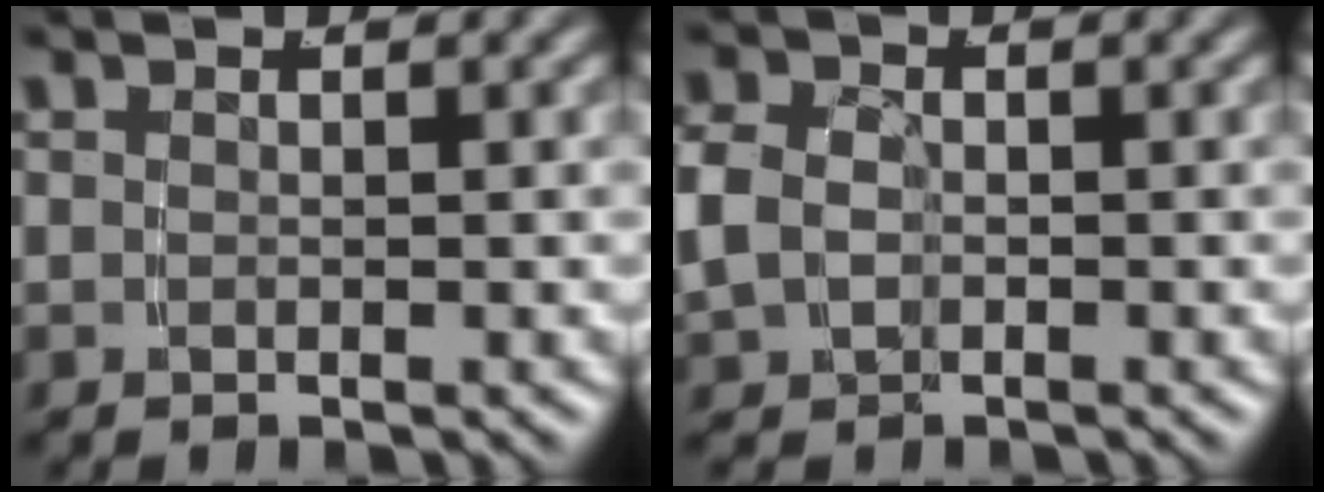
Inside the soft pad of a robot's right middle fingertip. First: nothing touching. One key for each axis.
{"total": 3.2, "fx": -0.5, "fy": 2.7, "fz": 1.7, "tx": -0.057, "ty": -0.014, "tz": -0.002}